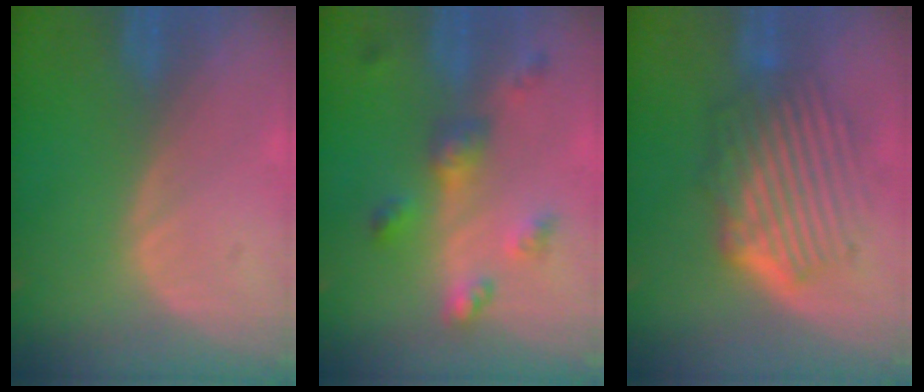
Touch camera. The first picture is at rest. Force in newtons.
{"total": 5.6, "press": 5.6, "slide": 0.6}
{"total": 9.4, "press": 8.4, "slide": 4.4}